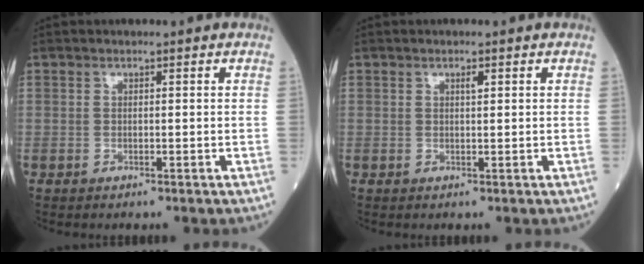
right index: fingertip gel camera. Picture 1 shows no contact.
{"total": 0.8, "force": [0.4, 0.2, 0.7], "torque": [-0.014, -0.001, 0.006]}